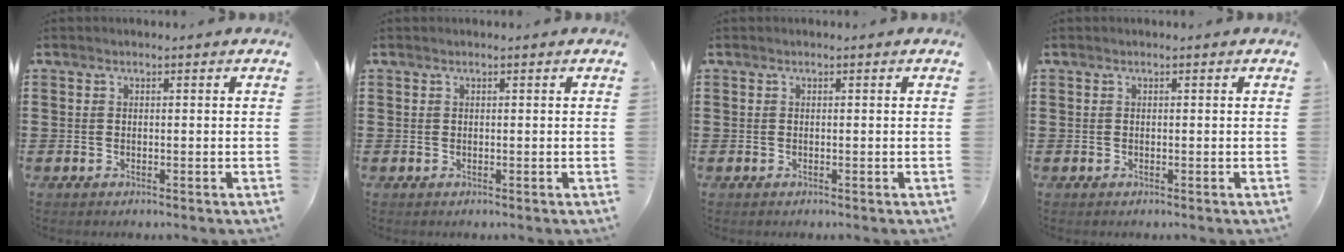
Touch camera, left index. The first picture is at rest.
{"total": 0.0}
{"total": 0.0}
{"total": 0.0}